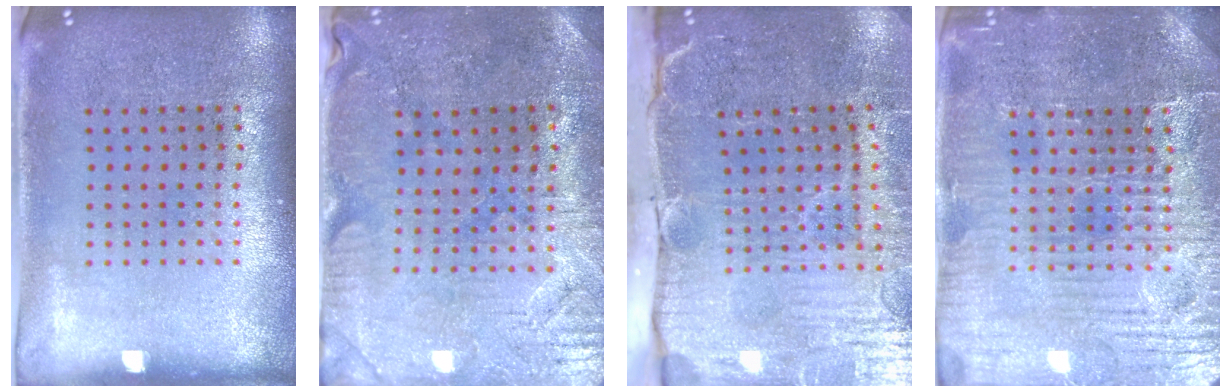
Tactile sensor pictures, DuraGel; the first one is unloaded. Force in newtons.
{"total": 0.8, "press": 0.6, "slide": 0.5}
{"total": 5.2, "press": 4.4, "slide": 2.7}
{"total": 4.8, "press": 4.6, "slide": 1.3}